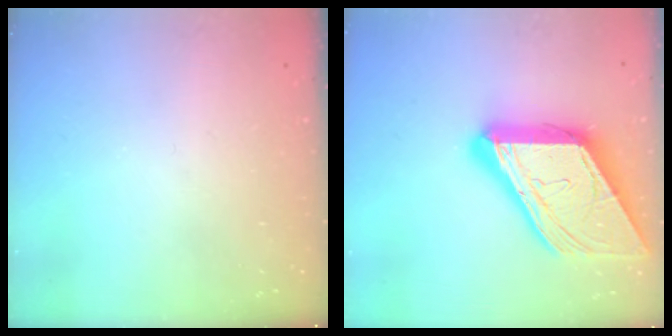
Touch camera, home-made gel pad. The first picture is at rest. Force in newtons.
{"total": 24.3, "press": 24.2, "slide": 2.6}